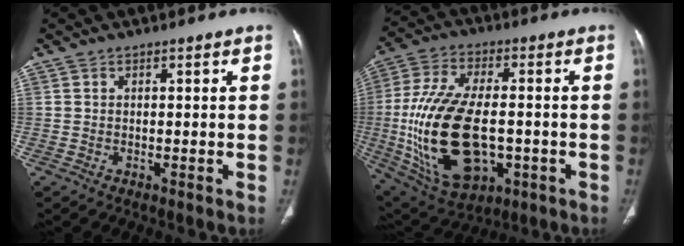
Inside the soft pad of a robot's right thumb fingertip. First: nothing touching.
{"total": 23.6, "force": [-3.3, 12.8, 19.6], "torque": [-0.395, 0.001, -0.035]}